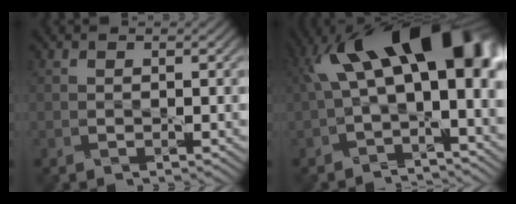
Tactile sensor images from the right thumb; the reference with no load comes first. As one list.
[{"total": 15.0, "force": [3.1, 7.2, 12.8], "torque": [-0.197, 0.004, 0.056]}]